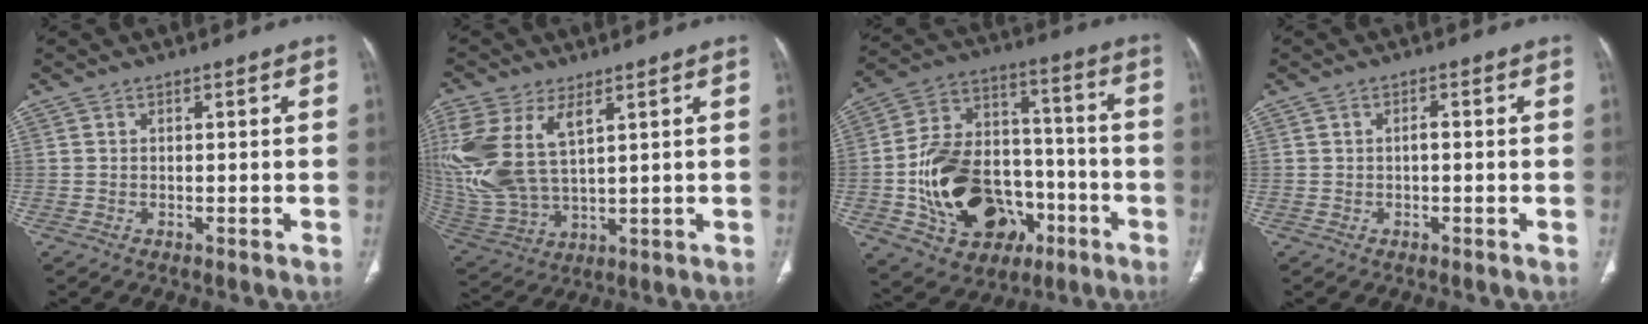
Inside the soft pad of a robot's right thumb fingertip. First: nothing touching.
{"total": 17.7, "force": [6.1, 9.2, 13.8], "torque": [-0.324, -0.018, 0.132]}
{"total": 25.8, "force": [-7.7, 17.9, 17.0], "torque": [-0.274, 0.047, -0.104]}
{"total": 1.0, "force": [-0.1, 0.5, 0.9], "torque": [-0.016, 0.002, -0.004]}